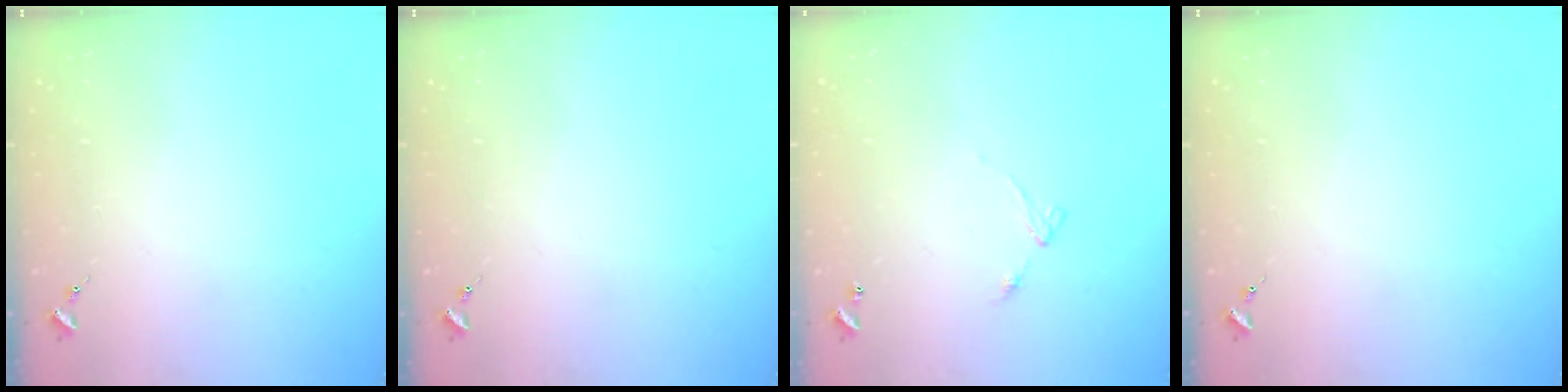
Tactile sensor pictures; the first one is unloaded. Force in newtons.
{"total": 0.0}
{"total": 5.9, "press": 5.9, "slide": 0.6}
{"total": 0.0}